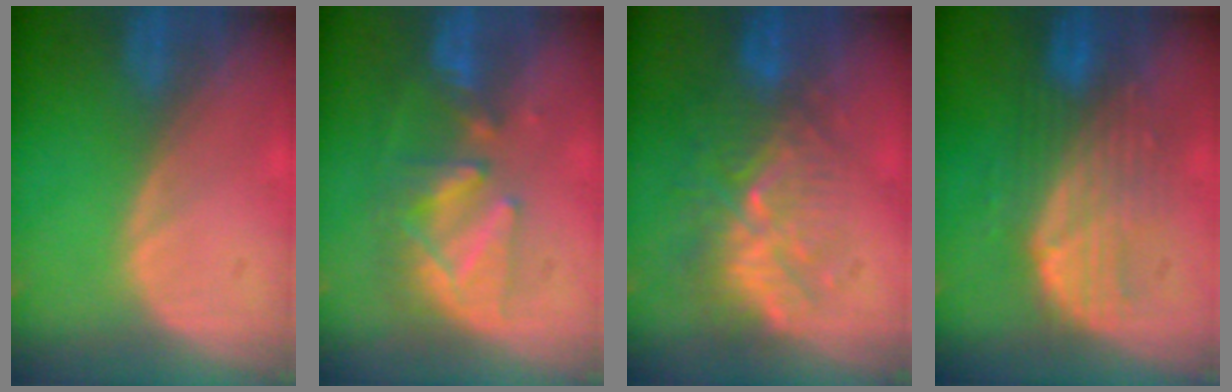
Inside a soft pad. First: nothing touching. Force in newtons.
{"total": 8.2, "press": 7.5, "slide": 3.1}
{"total": 9.4, "press": 8.7, "slide": 3.5}
{"total": 7.8, "press": 7.7, "slide": 1.4}